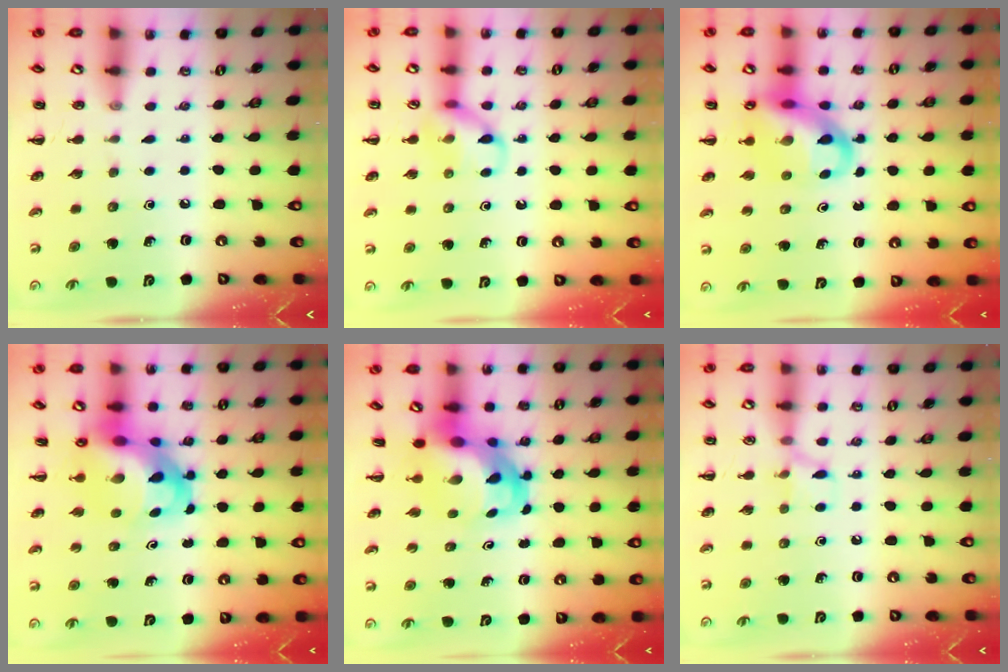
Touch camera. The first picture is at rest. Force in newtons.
{"total": 10.7, "press": 10.7, "slide": 0.9}
{"total": 13.4, "press": 12.9, "slide": 3.5}
{"total": 8.2, "press": 7.9, "slide": 2.3}
{"total": 6.3, "press": 6.0, "slide": 1.7}
{"total": 5.9, "press": 5.8, "slide": 0.8}